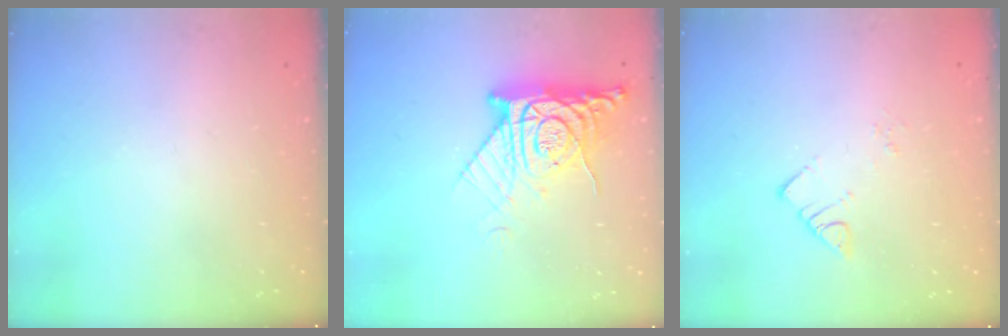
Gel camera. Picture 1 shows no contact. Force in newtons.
{"total": 12.1, "press": 12.0, "slide": 1.4}
{"total": 2.6, "press": 2.6, "slide": 0.1}